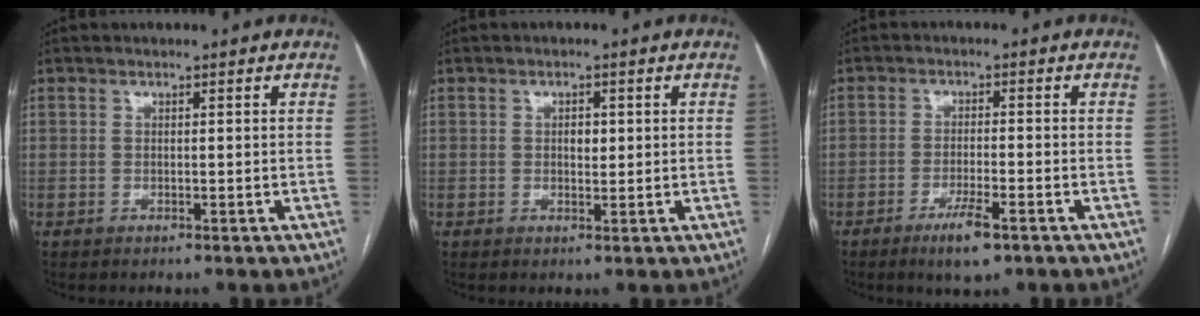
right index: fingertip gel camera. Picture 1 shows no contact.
{"total": 1.9, "force": [0.4, 1.1, 1.5], "torque": [-0.024, -0.001, 0.006]}
{"total": 5.1, "force": [-3.1, 0.8, 4.0], "torque": [-0.078, -0.008, -0.050]}